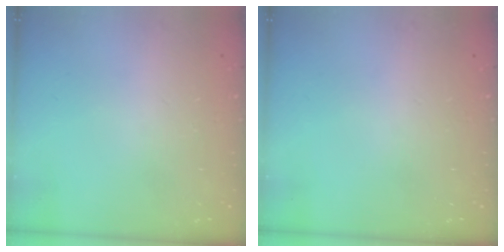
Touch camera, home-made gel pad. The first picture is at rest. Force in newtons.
{"total": 0.0}